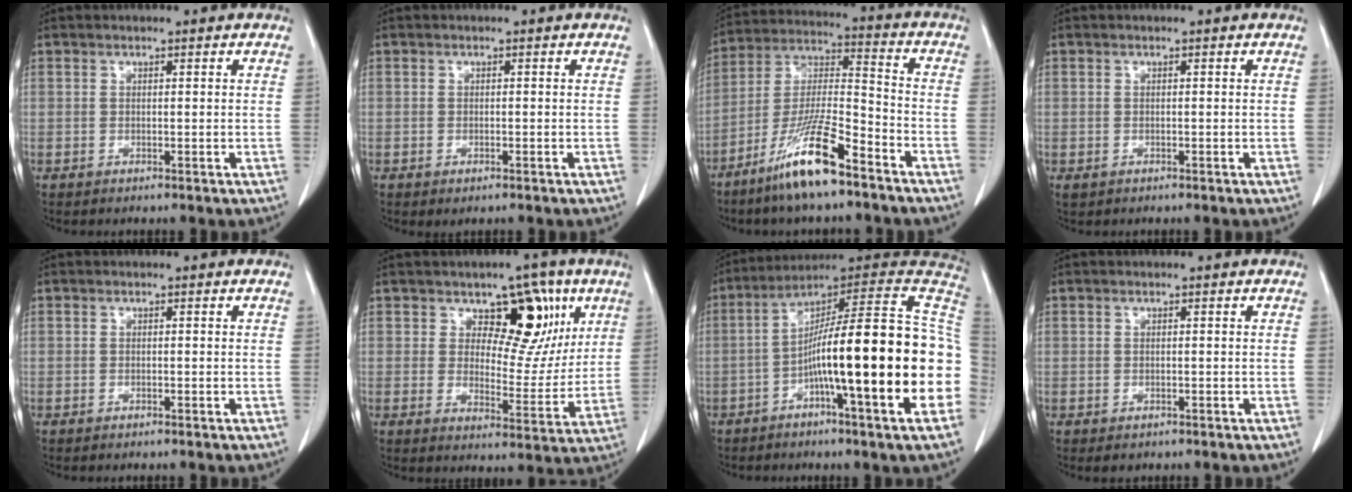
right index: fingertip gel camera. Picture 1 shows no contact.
{"total": 0.8, "force": [-0.4, 0.3, 0.6], "torque": [-0.009, -0.002, 0.000]}
{"total": 13.4, "force": [-8.8, 1.4, 10.0], "torque": [-0.204, -0.018, -0.164]}
{"total": 0.7, "force": [-0.2, 0.7, 0.2], "torque": [-0.006, 0.004, 0.004]}
{"total": 0.0}
{"total": 11.0, "force": [5.2, 6.1, 7.5], "torque": [-0.085, 0.009, 0.080]}
{"total": 26.0, "force": [-4.7, 0.5, 25.5], "torque": [-0.303, 0.019, -0.084]}
{"total": 1.0, "force": [-0.5, 0.9, 0.2], "torque": [-0.006, 0.005, -0.001]}